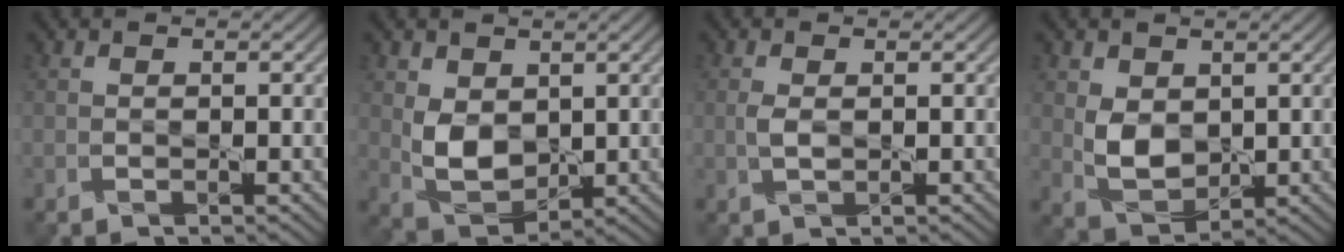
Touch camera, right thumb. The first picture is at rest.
{"total": 5.7, "force": [1.3, 4.0, 3.8], "torque": [-0.086, -0.010, 0.033]}
{"total": 1.6, "force": [0.1, 0.8, 1.4], "torque": [-0.037, 0.001, 0.002]}
{"total": 5.1, "force": [1.1, 3.5, 3.4], "torque": [-0.079, -0.007, 0.028]}